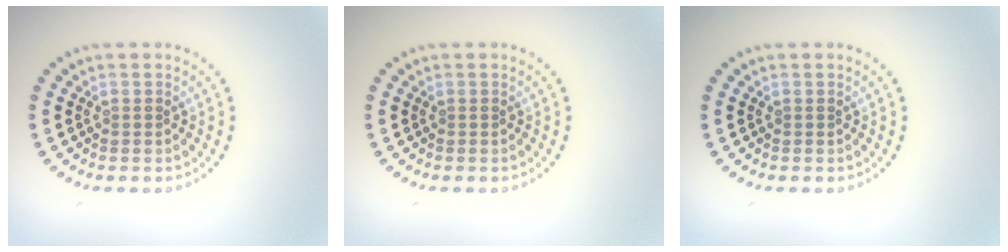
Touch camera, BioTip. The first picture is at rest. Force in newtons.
{"total": 0.0}
{"total": 0.0}